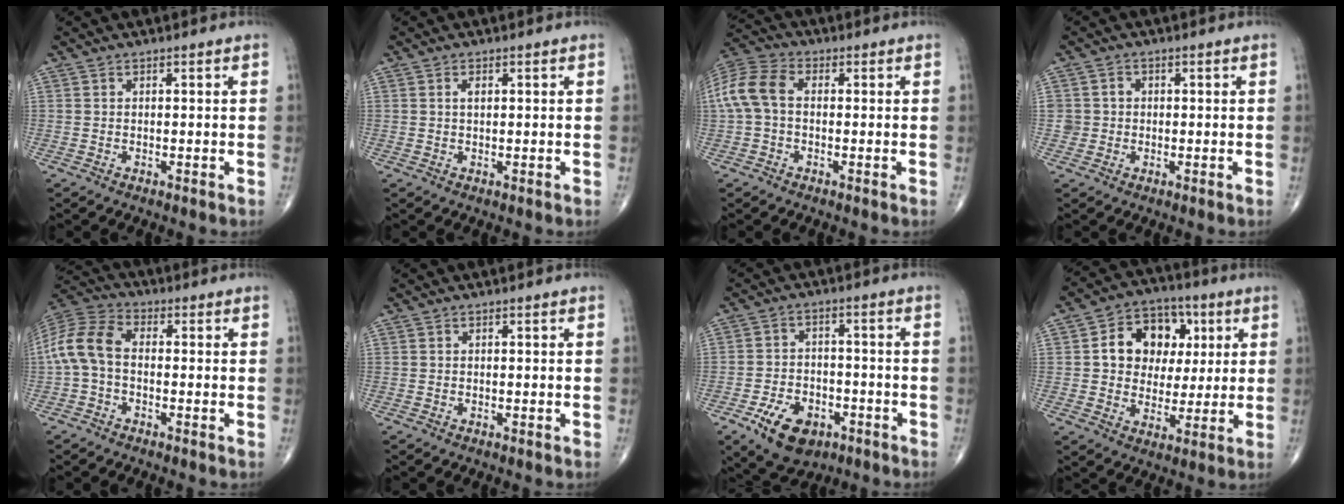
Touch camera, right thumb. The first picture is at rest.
{"total": 1.3, "force": [0.4, 0.6, 1.0], "torque": [-0.020, 0.002, 0.008]}
{"total": 9.2, "force": [0.2, 6.1, 7.0], "torque": [-0.151, 0.027, -0.005]}
{"total": 2.7, "force": [0.0, 2.7, 0.3], "torque": [0.016, 0.007, 0.000]}
{"total": 10.0, "force": [-1.0, 6.2, 7.8], "torque": [-0.166, 0.030, -0.031]}
{"total": 0.0}
{"total": 10.7, "force": [-5.5, 6.8, 6.1], "torque": [-0.084, 0.023, -0.084]}
{"total": 13.7, "force": [3.1, 10.9, 7.7], "torque": [-0.075, 0.008, 0.049]}